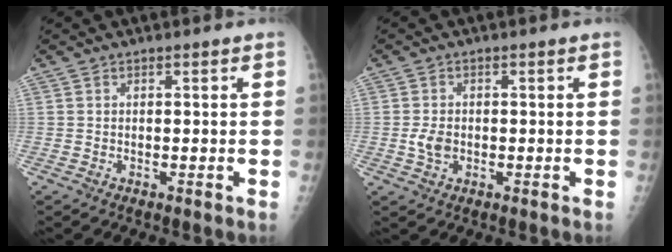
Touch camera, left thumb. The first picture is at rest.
{"total": 3.1, "force": [-0.5, 2.2, 2.0], "torque": [-0.033, 0.001, -0.010]}